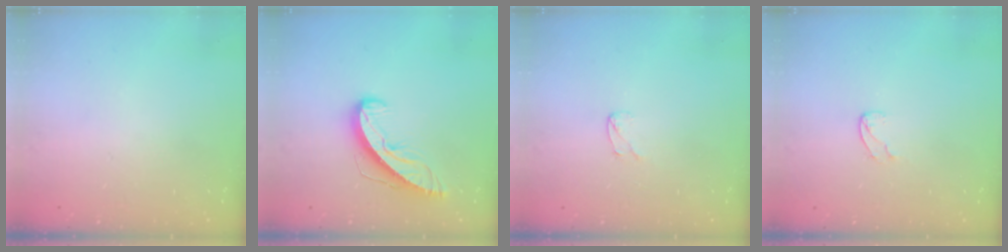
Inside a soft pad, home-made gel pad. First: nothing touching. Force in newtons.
{"total": 9.2, "press": 9.2, "slide": 0.3}
{"total": 3.0, "press": 3.0, "slide": 0.3}
{"total": 4.2, "press": 4.2, "slide": 0.4}